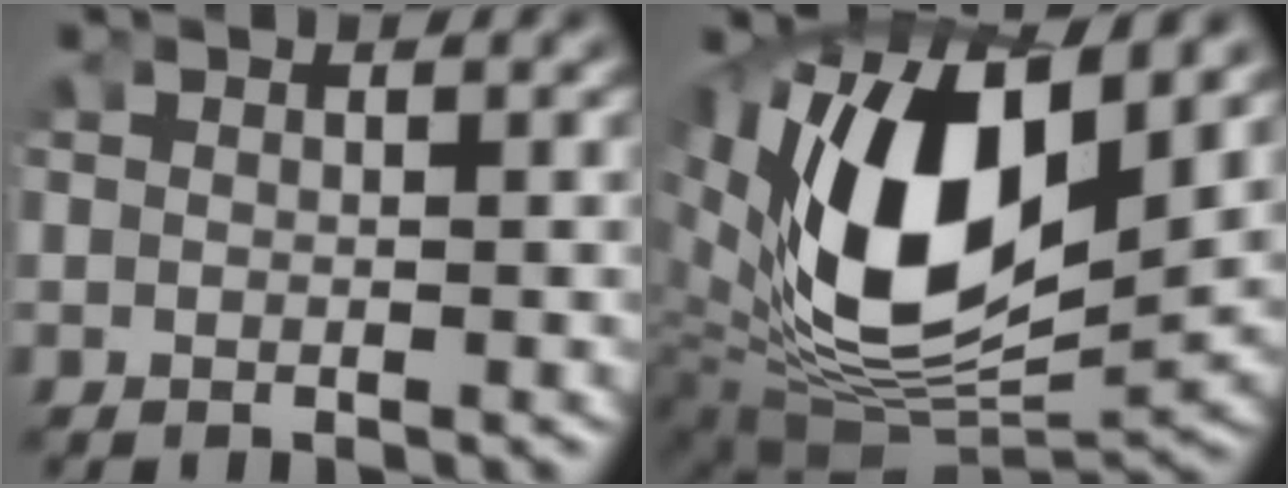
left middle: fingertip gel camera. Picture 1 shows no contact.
{"total": 16.8, "force": [2.0, 9.8, 13.5], "torque": [-0.259, -0.023, 0.046]}